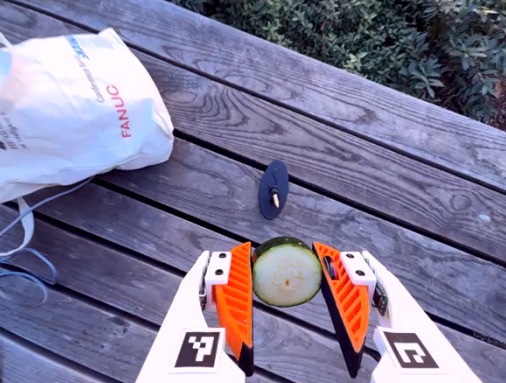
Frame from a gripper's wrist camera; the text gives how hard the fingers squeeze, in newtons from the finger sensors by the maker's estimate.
{"total": 9.6, "left": 9.1, "right": 10.0}